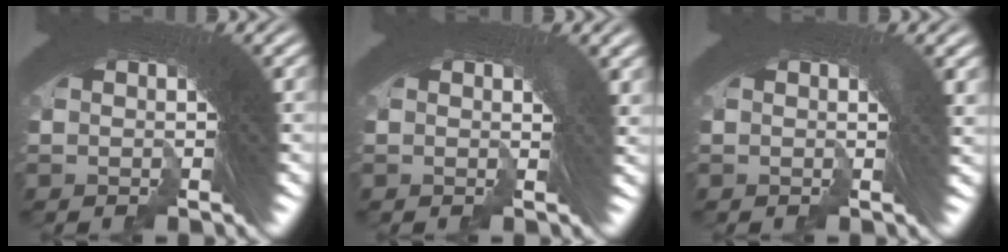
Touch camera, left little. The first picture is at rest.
{"total": 0.5, "force": [0.3, -0.5, 0.1], "torque": [-0.010, -0.009, 0.007]}
{"total": 0.6, "force": [0.2, -0.3, 0.4], "torque": [-0.013, -0.003, 0.004]}